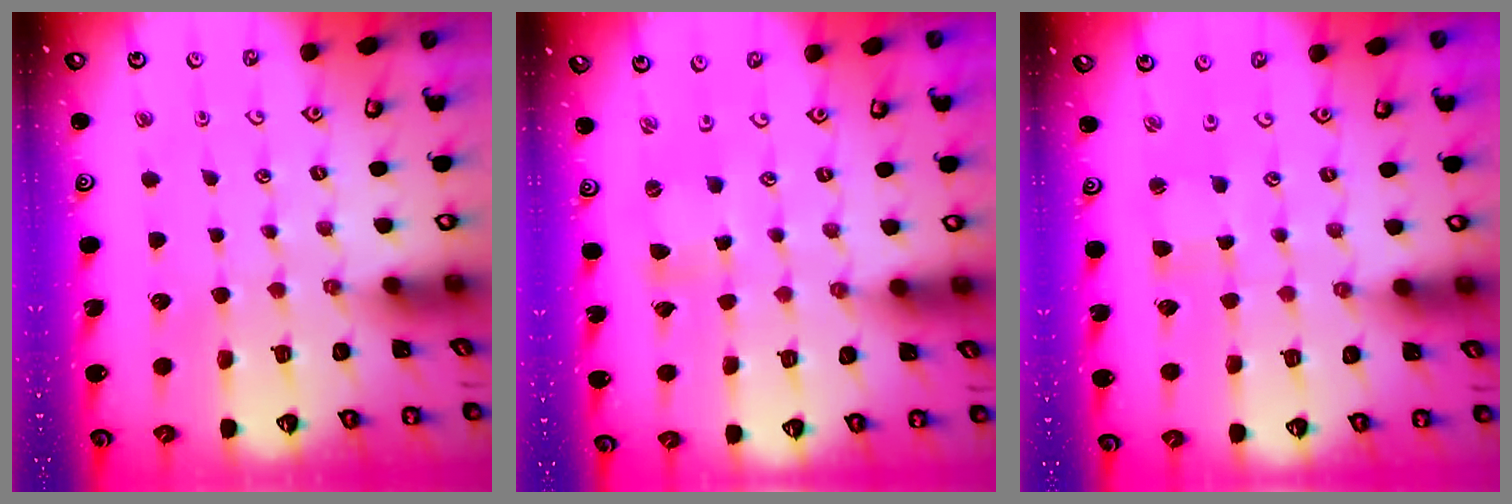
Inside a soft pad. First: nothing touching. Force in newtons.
{"total": 2.0, "press": 2.0, "slide": 0.1}
{"total": 2.2, "press": 2.1, "slide": 0.3}